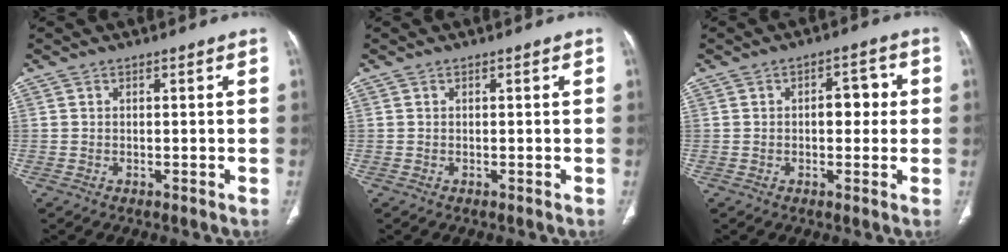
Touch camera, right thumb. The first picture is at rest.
{"total": 0.0}
{"total": 5.0, "force": [0.3, 3.0, 4.0], "torque": [-0.030, 0.015, -0.001]}